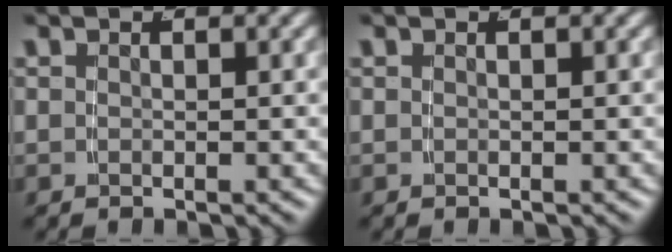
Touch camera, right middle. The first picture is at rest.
{"total": 0.0}